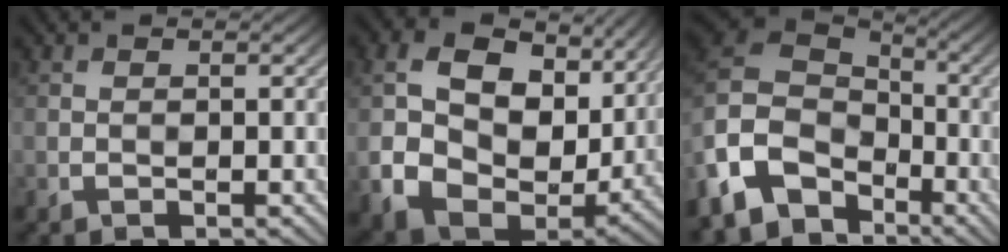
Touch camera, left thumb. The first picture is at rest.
{"total": 15.4, "force": [2.6, 11.2, 10.3], "torque": [-0.211, -0.010, 0.065]}
{"total": 14.4, "force": [-7.0, 10.7, 6.6], "torque": [-0.231, -0.017, -0.125]}